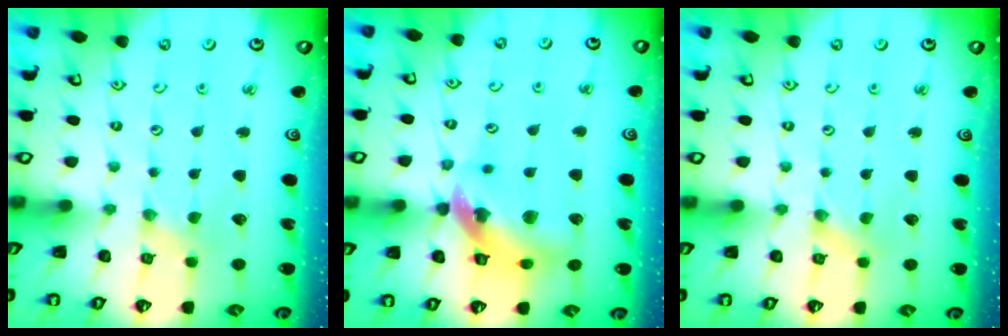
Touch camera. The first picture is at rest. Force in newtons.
{"total": 14.5, "press": 14.4, "slide": 1.8}
{"total": 0.0}